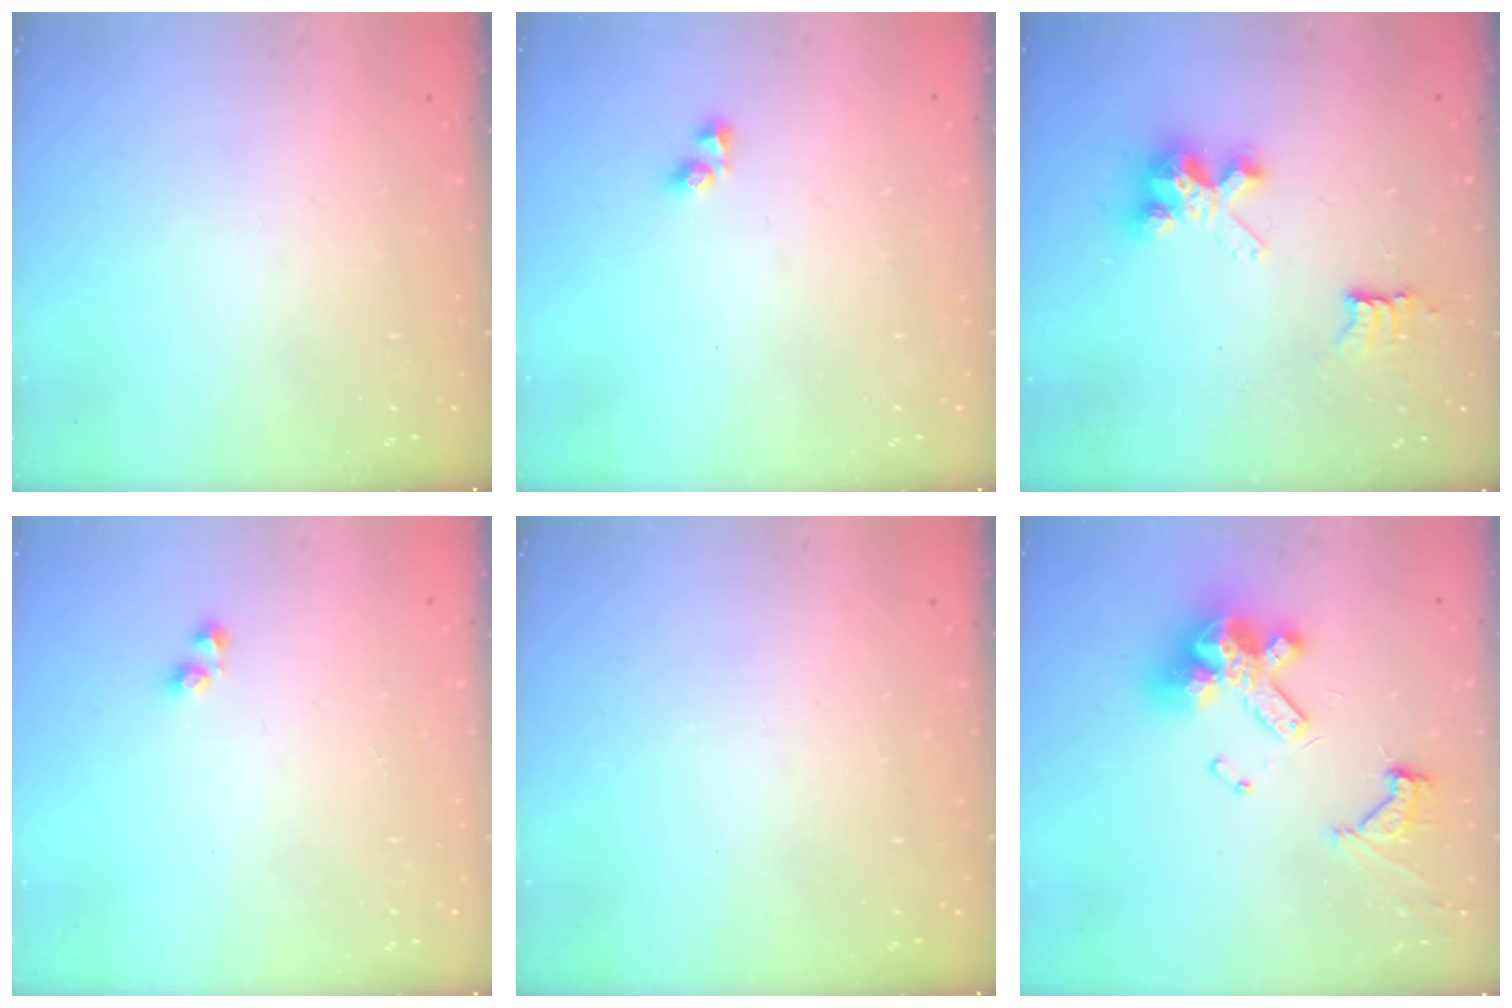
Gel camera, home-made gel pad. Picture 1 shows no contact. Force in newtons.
{"total": 2.7, "press": 2.7, "slide": 0.4}
{"total": 6.6, "press": 6.6, "slide": 0.1}
{"total": 3.2, "press": 3.2, "slide": 0.5}
{"total": 0.0}
{"total": 14.5, "press": 14.4, "slide": 1.4}